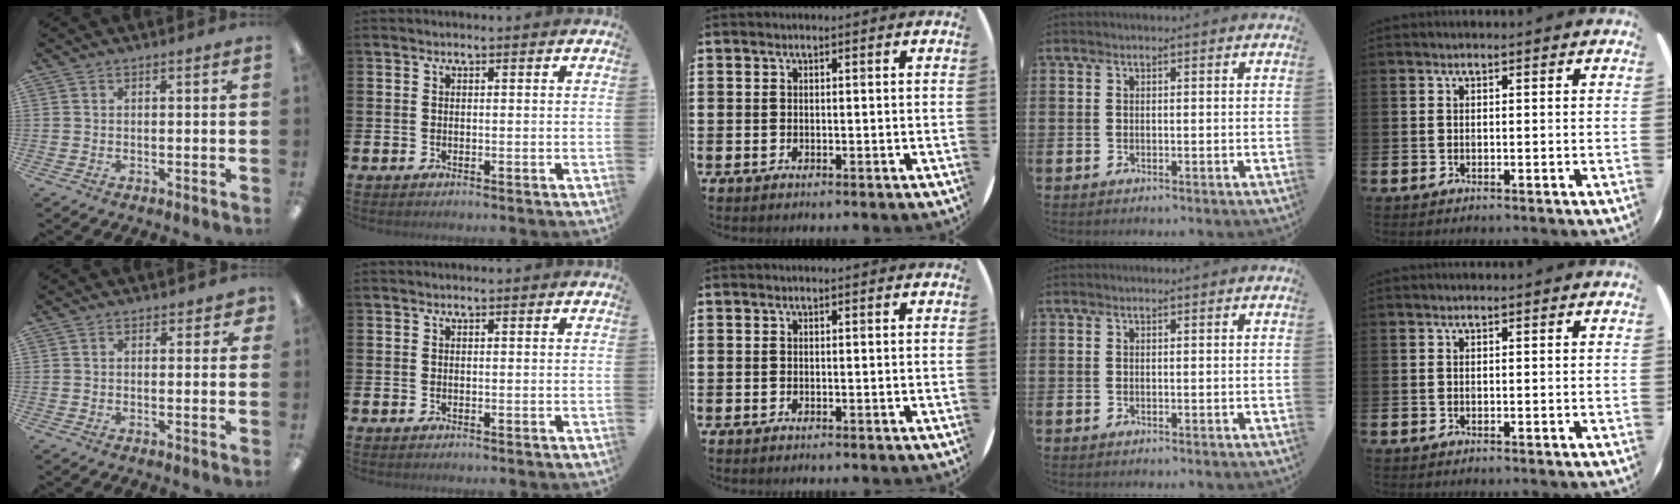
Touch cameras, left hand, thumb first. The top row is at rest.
{"thumb": {"total": 1.4, "force": [0.3, 1.0, 0.9], "torque": [-0.009, 0.000, 0.005]}}